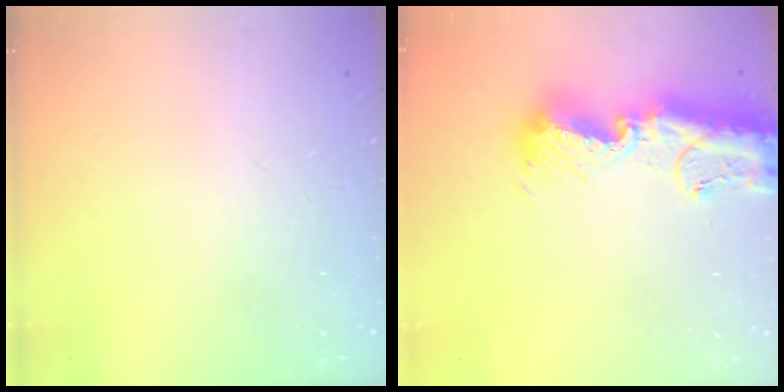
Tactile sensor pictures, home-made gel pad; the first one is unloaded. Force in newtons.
{"total": 15.0, "press": 14.9, "slide": 1.7}